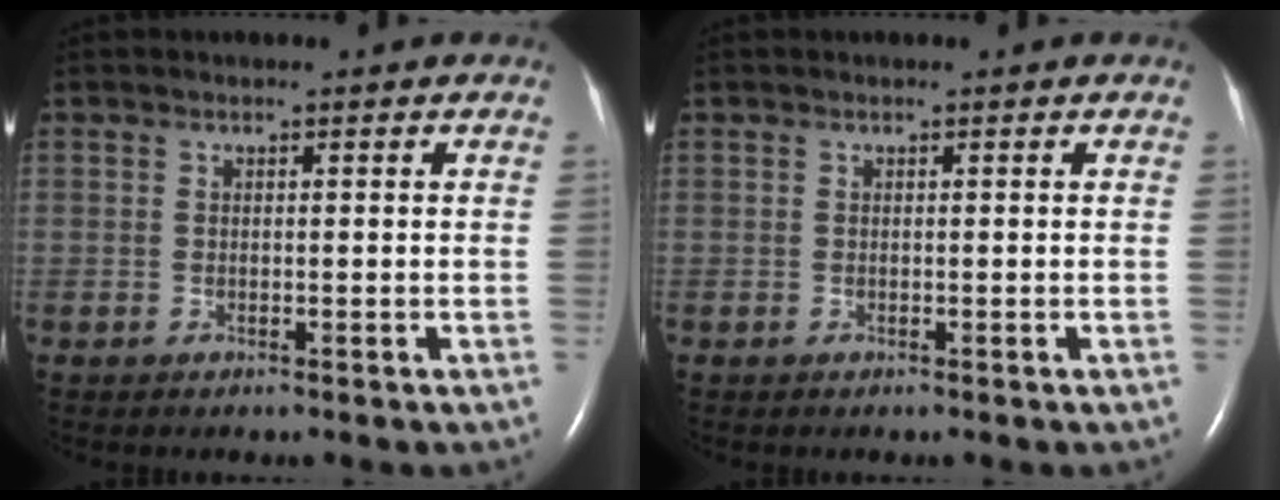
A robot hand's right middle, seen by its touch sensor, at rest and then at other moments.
{"total": 0.0}